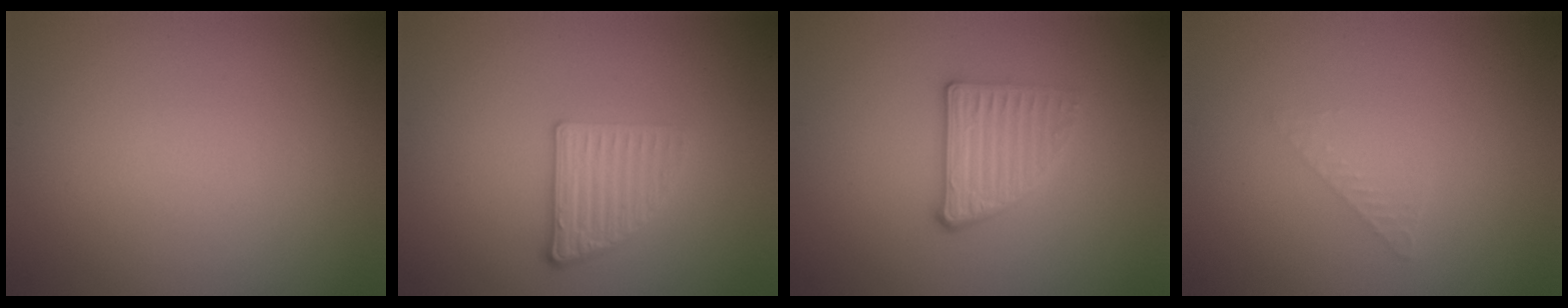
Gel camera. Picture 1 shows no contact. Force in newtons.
{"total": 2.6, "press": 2.4, "slide": 1.0}
{"total": 2.7, "press": 2.4, "slide": 1.1}
{"total": 1.0, "press": 1.0, "slide": 0.0}